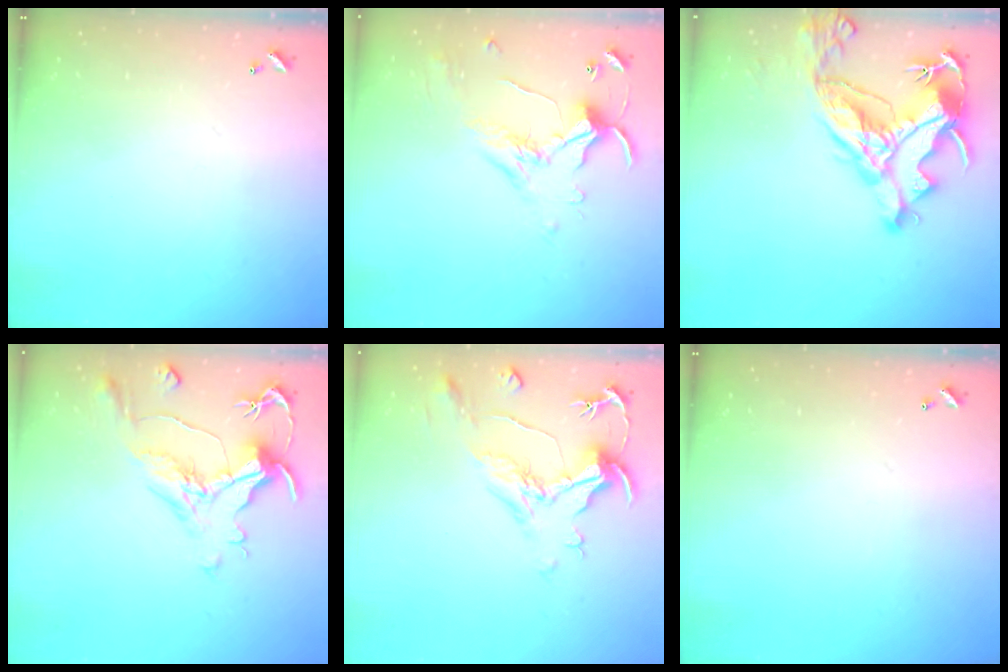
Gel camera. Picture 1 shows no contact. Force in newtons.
{"total": 1.2, "press": 0.6, "slide": 1.1}
{"total": 16.7, "press": 16.6, "slide": 2.3}
{"total": 1.1, "press": 0.2, "slide": 1.1}
{"total": 1.9, "press": 1.4, "slide": 1.2}
{"total": 0.0}